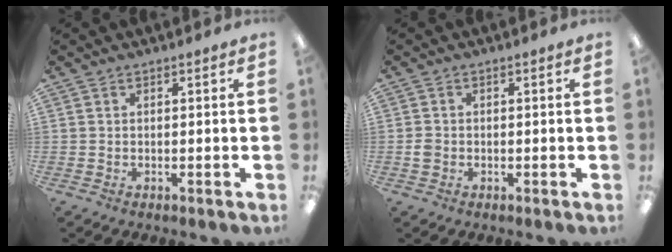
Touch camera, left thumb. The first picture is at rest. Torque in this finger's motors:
{"motor_torque": [-0.11, 0.10, 0.05, -0.06, 0.00]}